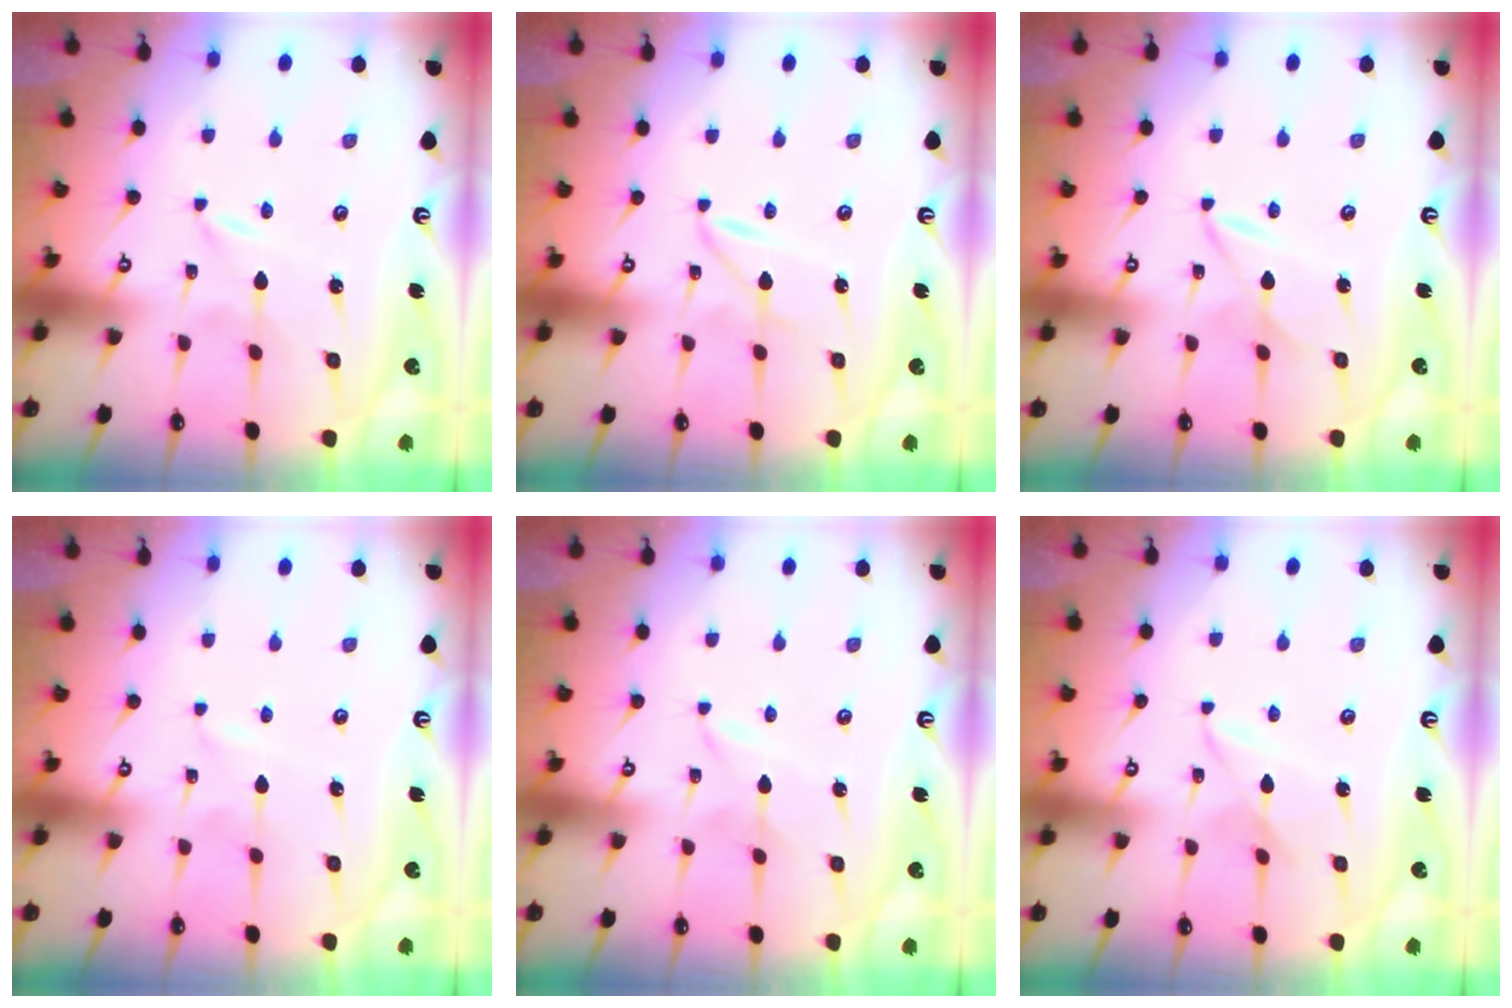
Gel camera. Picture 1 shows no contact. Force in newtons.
{"total": 1.9, "press": 1.9, "slide": 0.1}
{"total": 2.5, "press": 2.5, "slide": 0.3}
{"total": 0.0}
{"total": 1.0, "press": 1.0, "slide": 0.2}
{"total": 3.4, "press": 3.4, "slide": 0.4}